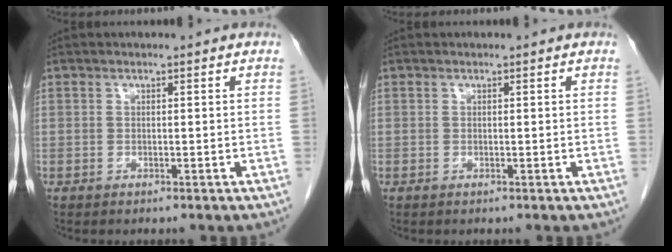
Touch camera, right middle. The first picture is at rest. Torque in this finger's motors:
{"motor_torque": [-0.14, 0.02, -0.03, -0.01]}